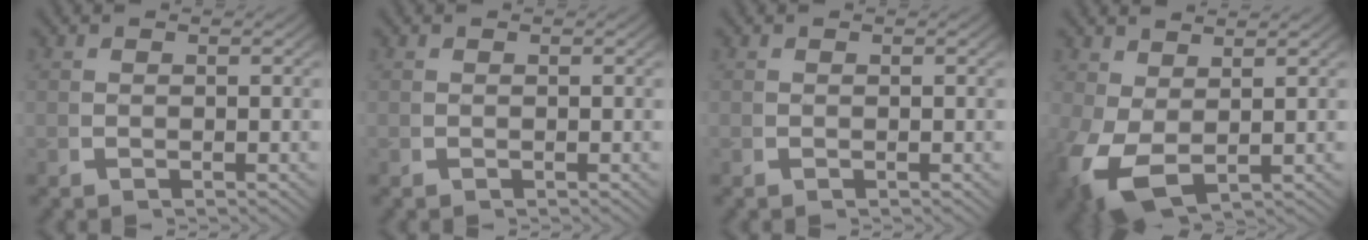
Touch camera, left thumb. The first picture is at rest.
{"total": 0.0}
{"total": 0.0}
{"total": 5.8, "force": [-0.6, 3.5, 4.5], "torque": [-0.103, -0.029, 0.014]}